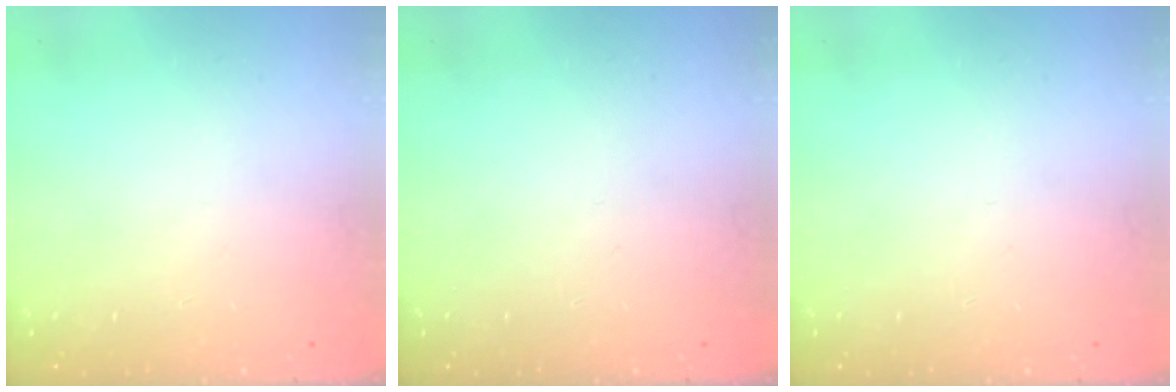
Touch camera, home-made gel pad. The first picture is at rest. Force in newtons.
{"total": 0.0}
{"total": 0.0}